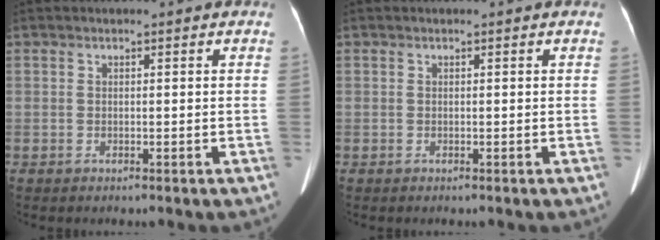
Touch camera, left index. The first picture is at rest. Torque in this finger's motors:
{"motor_torque": [0.10, 0.05, 0.04, 0.01]}